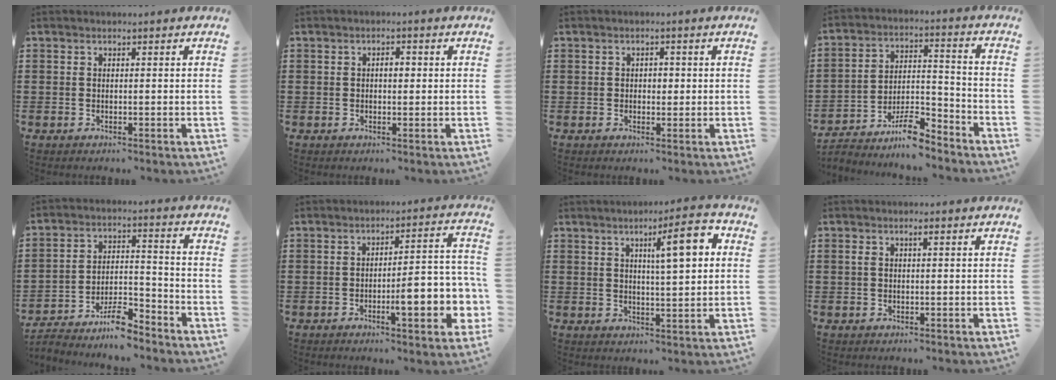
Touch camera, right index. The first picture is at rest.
{"total": 1.8, "force": [0.1, 0.8, 1.6], "torque": [-0.032, 0.005, -0.001]}
{"total": 1.3, "force": [0.0, 0.9, 0.9], "torque": [-0.019, 0.007, -0.003]}
{"total": 8.9, "force": [-7.2, 2.5, 4.7], "torque": [-0.072, 0.029, -0.131]}
{"total": 8.1, "force": [-6.7, 1.9, 4.1], "torque": [-0.064, 0.022, -0.125]}
{"total": 8.1, "force": [-2.8, 2.0, 7.3], "torque": [-0.102, -0.012, -0.047]}
{"total": 8.3, "force": [2.8, 1.7, 7.6], "torque": [-0.120, -0.005, 0.036]}
{"total": 1.2, "force": [0.2, 0.2, 1.1], "torque": [-0.022, 0.004, 0.002]}